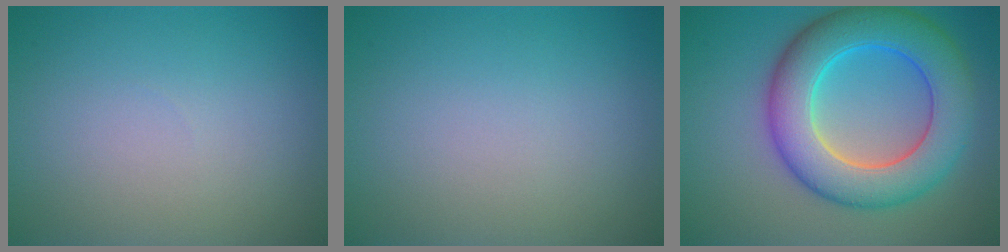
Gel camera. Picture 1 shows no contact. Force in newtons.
{"total": 0.0}
{"total": 9.6, "press": 9.6, "slide": 0.3}